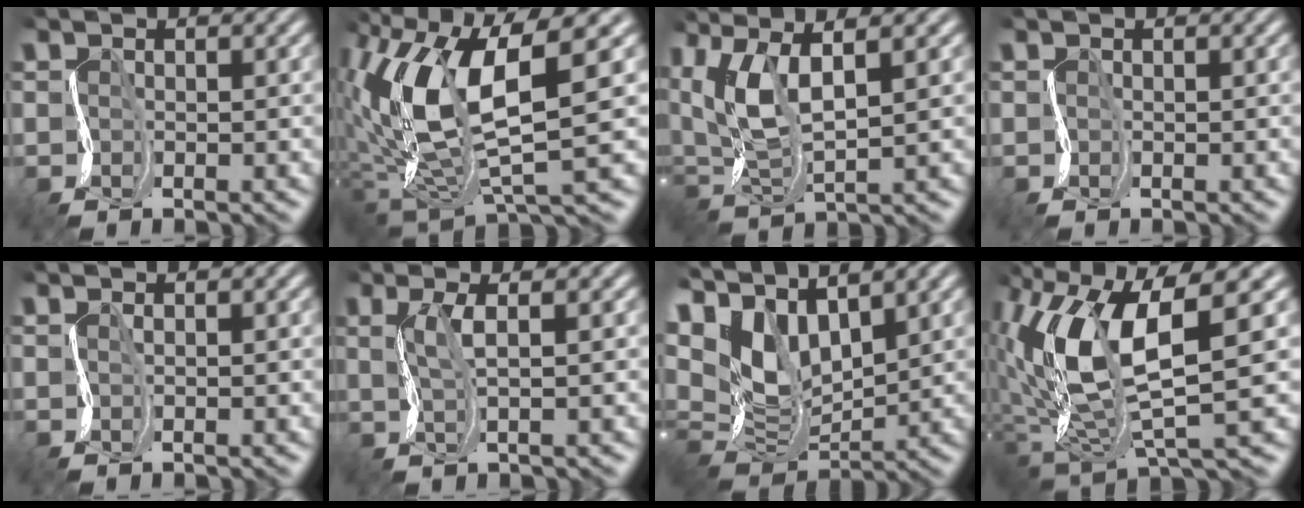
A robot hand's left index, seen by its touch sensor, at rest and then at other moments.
{"total": 10.4, "force": [2.1, 4.4, 9.2], "torque": [-0.202, -0.007, 0.040]}
{"total": 6.3, "force": [3.6, 2.2, 4.7], "torque": [-0.123, 0.015, 0.069]}
{"total": 0.0}
{"total": 0.6, "force": [0.5, -0.1, 0.1], "torque": [0.001, 0.002, 0.011]}
{"total": 1.9, "force": [1.2, 0.0, 1.4], "torque": [-0.034, 0.007, 0.024]}
{"total": 8.1, "force": [5.8, 3.5, 4.4], "torque": [-0.110, 0.012, 0.111]}
{"total": 9.2, "force": [2.0, 3.7, 8.2], "torque": [-0.181, -0.005, 0.043]}